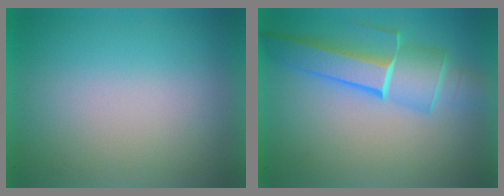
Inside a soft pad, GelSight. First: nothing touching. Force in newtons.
{"total": 5.4}